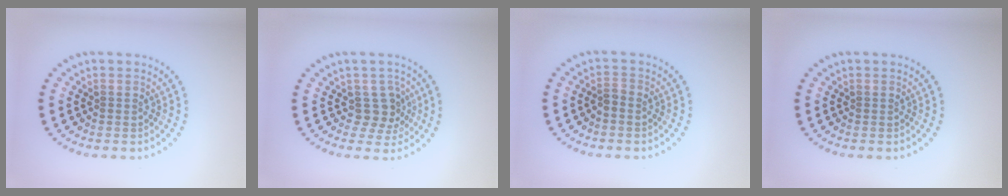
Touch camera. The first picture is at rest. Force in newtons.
{"total": 2.5, "press": 1.9, "slide": 1.5}
{"total": 1.0, "press": 0.8, "slide": 0.6}
{"total": 0.0}